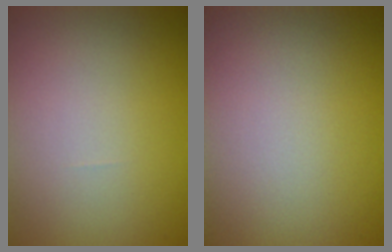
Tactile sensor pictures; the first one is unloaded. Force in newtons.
{"total": 0.0}